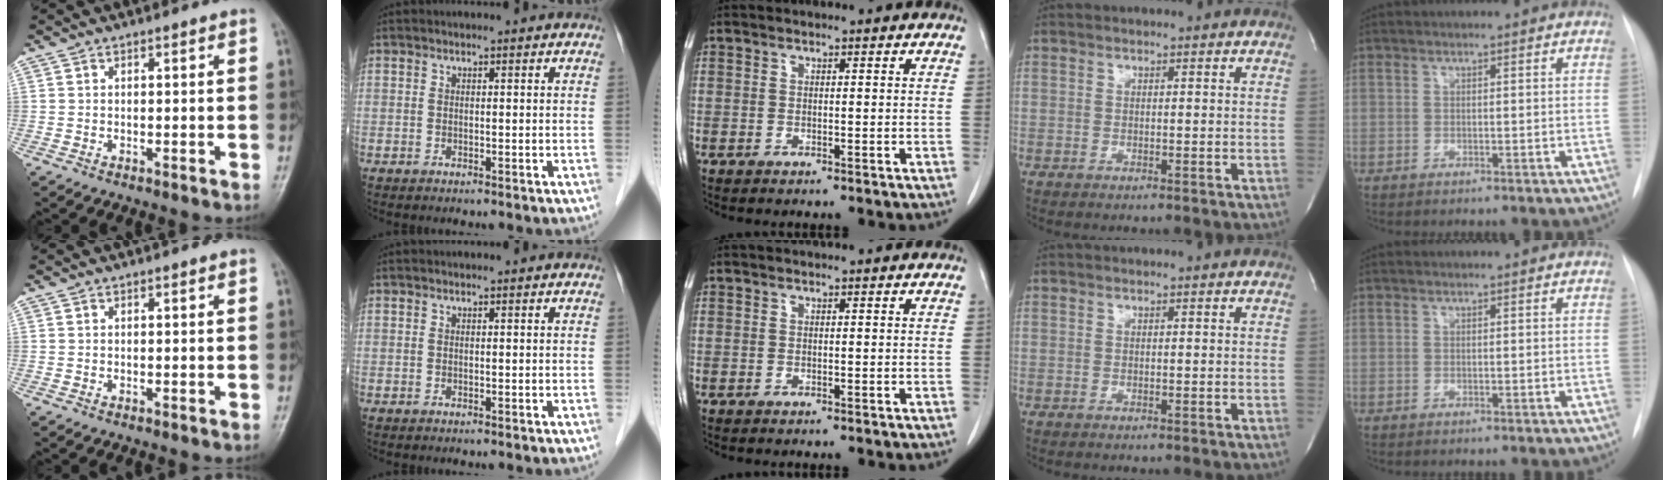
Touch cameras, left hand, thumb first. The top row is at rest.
{}